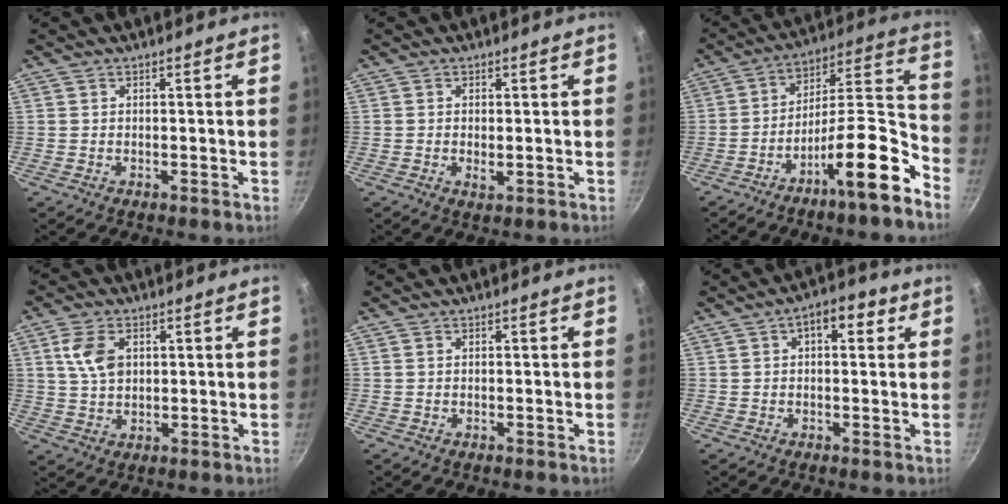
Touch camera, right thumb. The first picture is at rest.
{"total": 1.7, "force": [-0.1, 0.9, 1.5], "torque": [-0.025, -0.003, -0.001]}
{"total": 16.3, "force": [-9.7, 3.4, 12.6], "torque": [-0.169, 0.091, -0.165]}
{"total": 7.1, "force": [2.0, 4.8, 4.9], "torque": [-0.082, -0.002, 0.036]}
{"total": 0.0}
{"total": 6.2, "force": [2.2, 3.3, 4.8], "torque": [-0.047, 0.008, 0.021]}